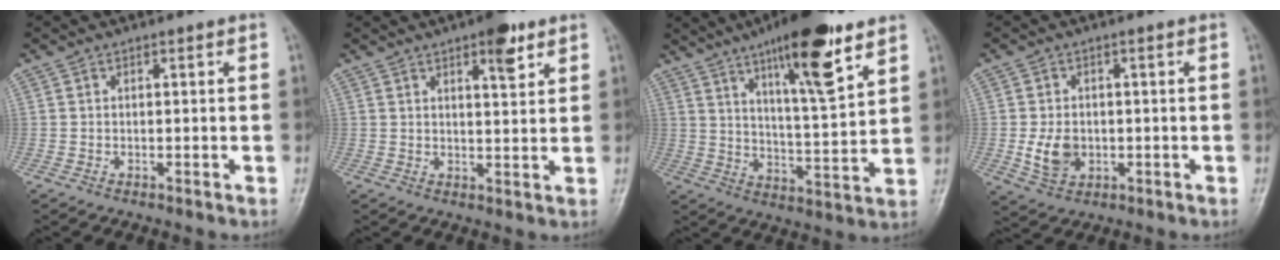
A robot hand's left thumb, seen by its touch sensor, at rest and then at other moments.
{"total": 5.9, "force": [3.5, 1.9, 4.3], "torque": [-0.049, -0.017, 0.046]}
{"total": 16.9, "force": [10.1, 3.7, 13.0], "torque": [-0.190, -0.052, 0.165]}
{"total": 5.6, "force": [-0.7, 4.2, 3.6], "torque": [-0.055, -0.004, -0.005]}